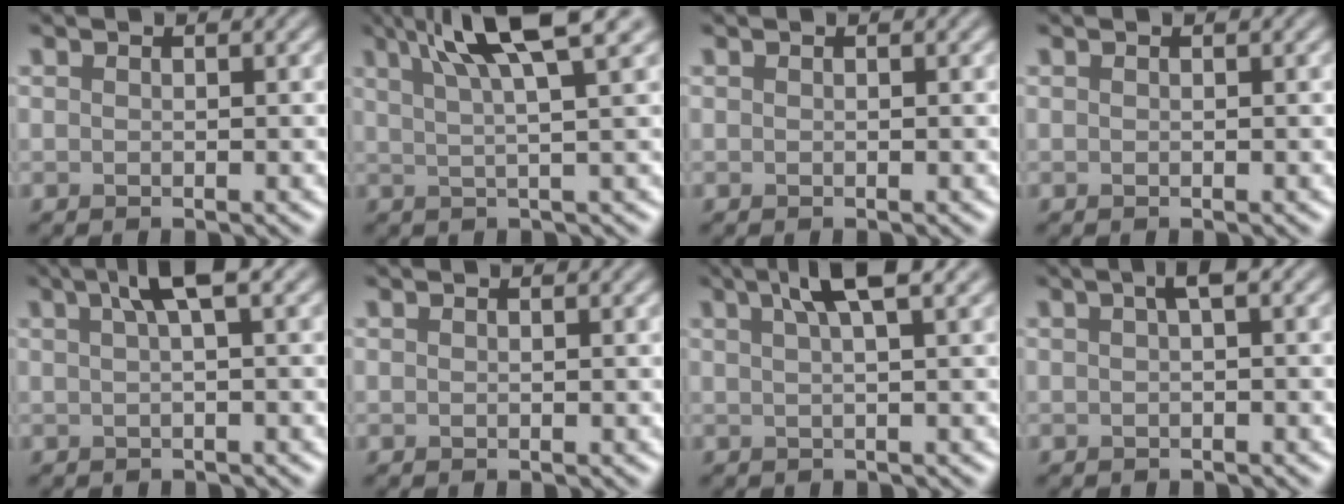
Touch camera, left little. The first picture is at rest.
{"total": 8.0, "force": [4.5, 1.7, 6.4], "torque": [-0.082, 0.022, 0.068]}
{"total": 0.0}
{"total": 0.0}
{"total": 3.2, "force": [1.4, 0.6, 2.9], "torque": [-0.039, 0.015, 0.020]}
{"total": 0.0}
{"total": 3.9, "force": [2.1, 0.6, 3.2], "torque": [-0.043, 0.012, 0.031]}
{"total": 1.3, "force": [0.3, 0.2, 1.3], "torque": [-0.020, 0.011, 0.006]}